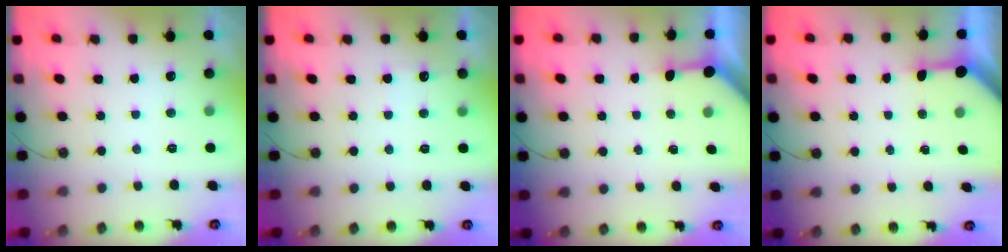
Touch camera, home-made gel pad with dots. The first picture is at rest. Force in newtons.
{"total": 3.0, "press": 3.0, "slide": 0.5}
{"total": 3.2, "press": 3.1, "slide": 0.3}
{"total": 3.4, "press": 3.4, "slide": 0.3}